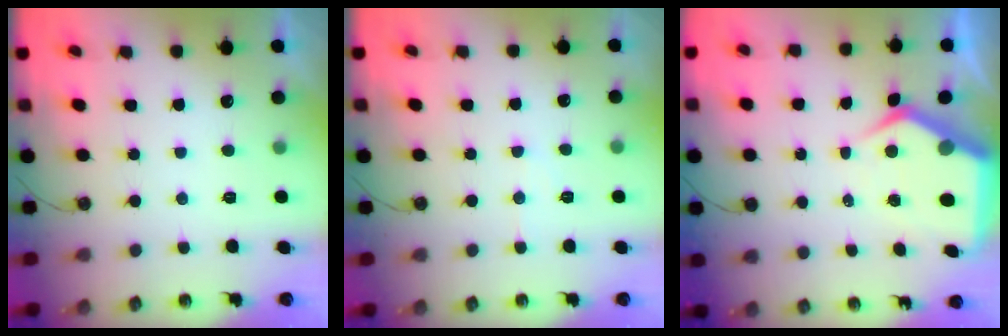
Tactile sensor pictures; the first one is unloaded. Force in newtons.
{"total": 5.6, "press": 5.6, "slide": 0.7}
{"total": 9.4, "press": 9.3, "slide": 1.1}